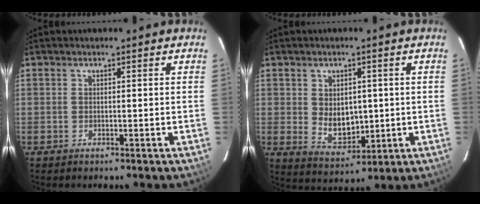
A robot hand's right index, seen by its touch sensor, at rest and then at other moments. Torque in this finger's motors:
{"motor_torque": [0.32, 0.13, 0.15, 0.02]}